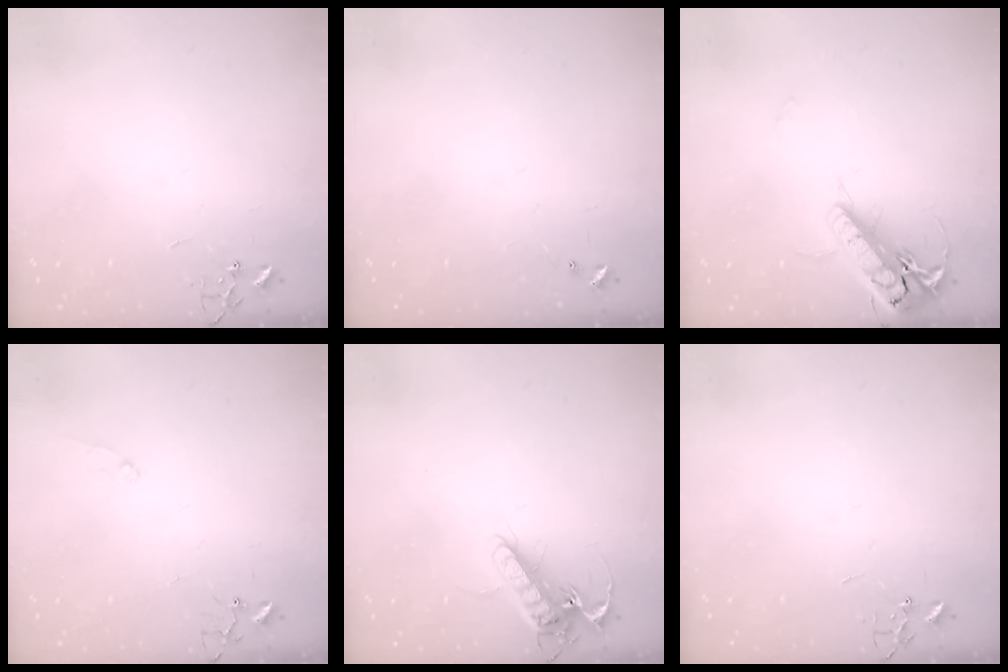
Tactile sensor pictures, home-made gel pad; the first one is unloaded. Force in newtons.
{"total": 0.0}
{"total": 19.2, "press": 18.9, "slide": 3.3}
{"total": 7.5, "press": 7.5, "slide": 0.7}
{"total": 13.4, "press": 13.2, "slide": 2.1}
{"total": 0.0}